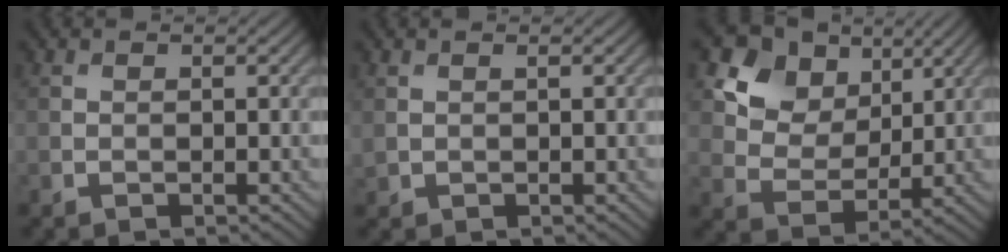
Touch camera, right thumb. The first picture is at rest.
{"total": 0.6, "force": [0.3, 0.3, 0.4], "torque": [-0.013, -0.001, 0.010]}
{"total": 11.2, "force": [5.9, 8.0, 5.2], "torque": [-0.127, 0.000, 0.107]}